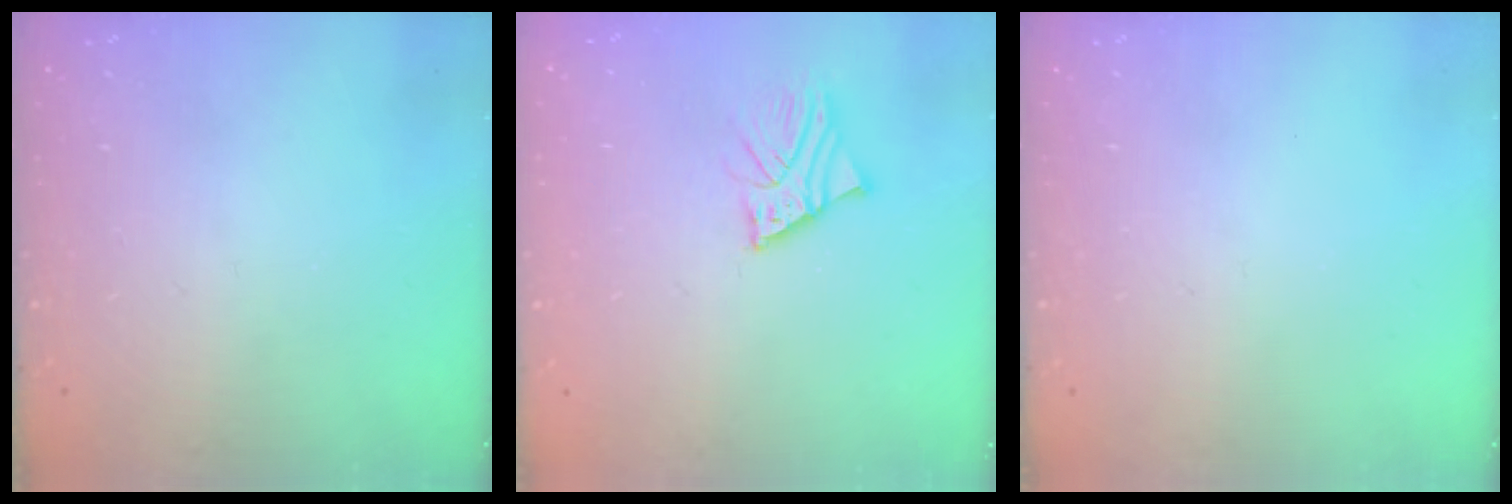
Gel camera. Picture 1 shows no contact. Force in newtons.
{"total": 3.9, "press": 3.9, "slide": 0.5}
{"total": 0.0}